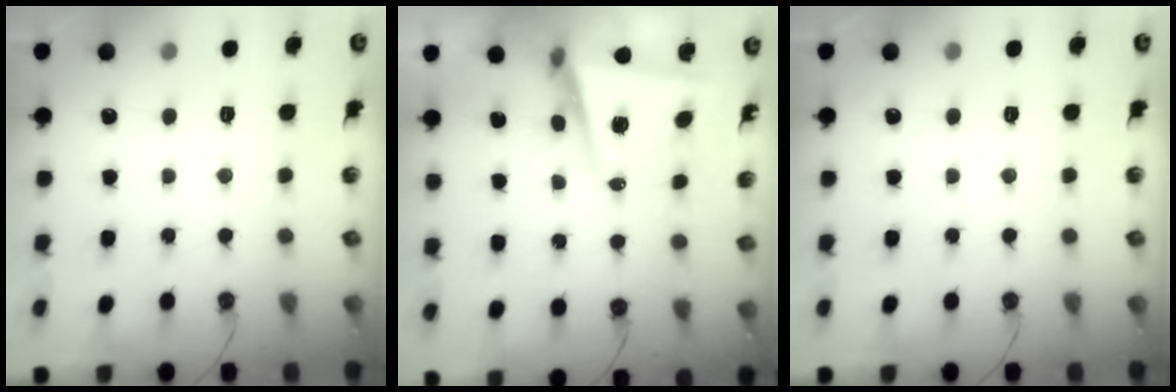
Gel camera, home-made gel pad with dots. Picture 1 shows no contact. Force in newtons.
{"total": 5.9, "press": 4.7, "slide": 3.6}
{"total": 0.0}